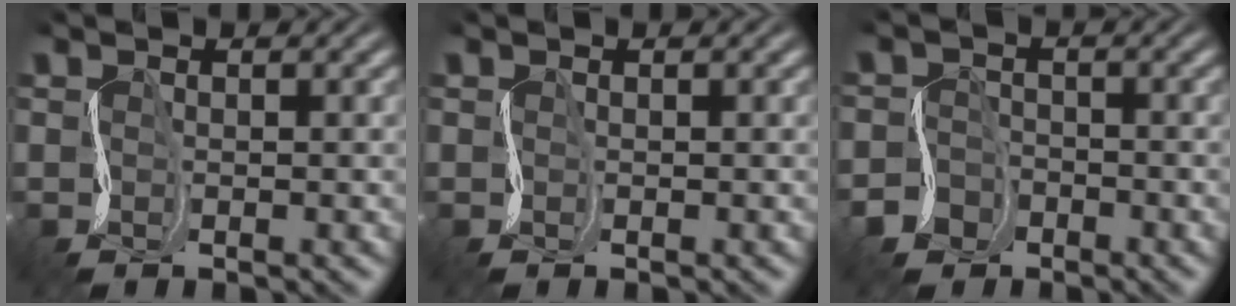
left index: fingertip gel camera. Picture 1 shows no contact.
{"total": 0.0}
{"total": 2.6, "force": [-1.6, 2.1, 0.0], "torque": [0.014, 0.002, -0.036]}